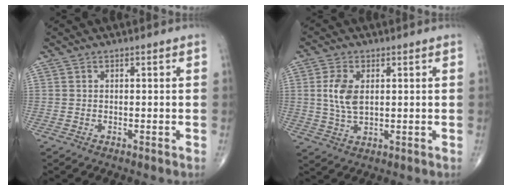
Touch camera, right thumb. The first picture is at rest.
{"total": 6.5, "force": [1.1, 3.7, 5.2], "torque": [-0.108, -0.004, 0.024]}